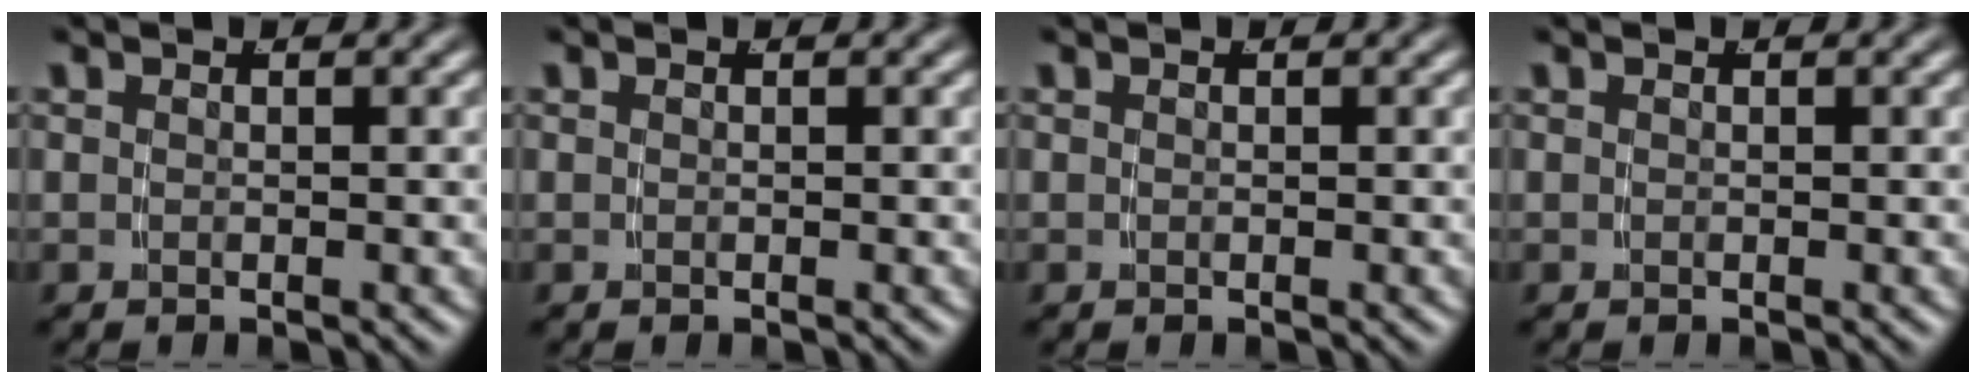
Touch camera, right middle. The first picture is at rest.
{"total": 0.0}
{"total": 0.0}
{"total": 0.0}